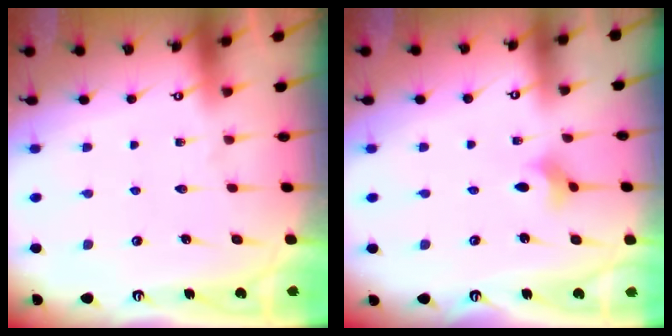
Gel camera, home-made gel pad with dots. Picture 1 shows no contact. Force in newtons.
{"total": 2.9, "press": 2.8, "slide": 0.6}